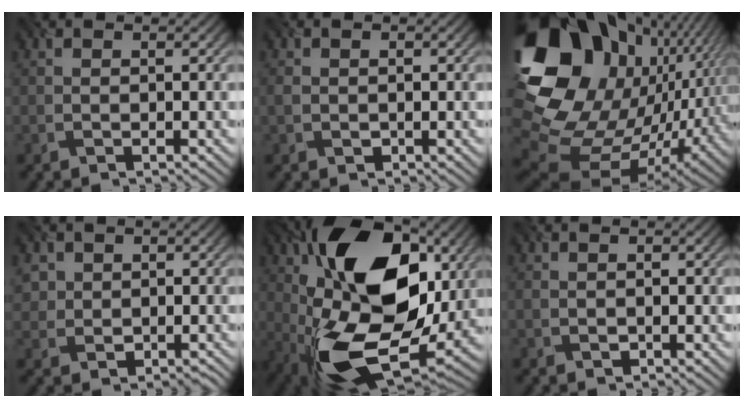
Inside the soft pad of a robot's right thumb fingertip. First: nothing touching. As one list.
[{"total": 1.8, "force": [-0.2, 1.5, 1.0], "torque": [-0.023, -0.004, -0.001]}, {"total": 20.8, "force": [4.3, 15.4, 13.3], "torque": [-0.304, -0.031, 0.117]}, {"total": 3.2, "force": [0.7, 3.1, 0.7], "torque": [-0.022, -0.001, 0.014]}, {"total": 19.5, "force": [1.8, 11.6, 15.5], "torque": [-0.280, -0.013, 0.014]}, {"total": 1.3, "force": [-0.2, 1.1, 0.8], "torque": [-0.014, -0.003, 0.002]}]